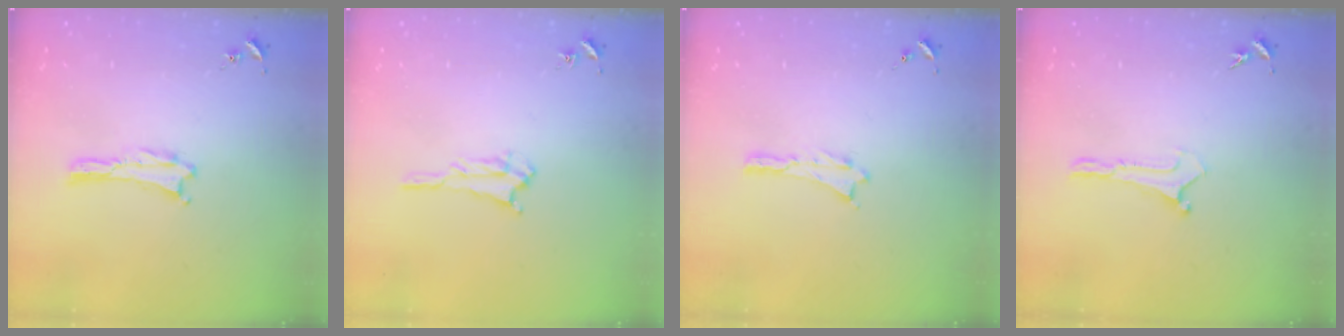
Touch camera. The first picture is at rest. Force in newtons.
{"total": 1.6, "press": 1.6, "slide": 0.3}
{"total": 0.0}
{"total": 0.0}